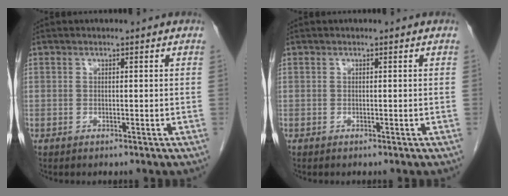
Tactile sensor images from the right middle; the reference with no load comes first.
{"total": 0.0}